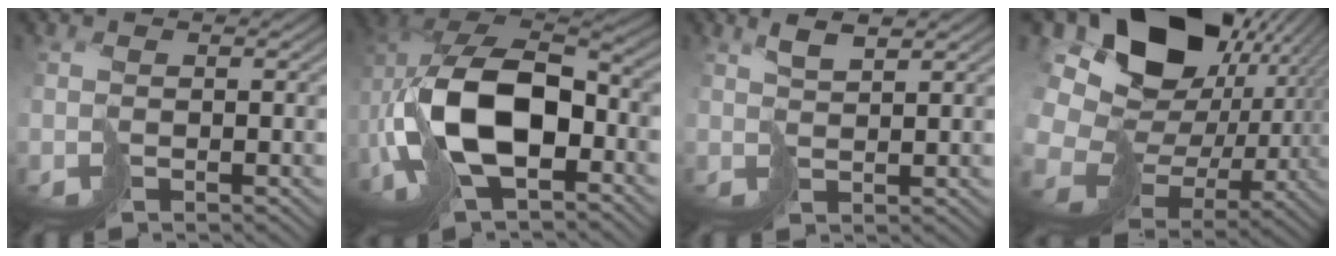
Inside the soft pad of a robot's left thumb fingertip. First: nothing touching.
{"total": 16.8, "force": [-4.1, 9.7, 13.1], "torque": [-0.291, -0.013, -0.073]}
{"total": 2.9, "force": [1.9, 0.6, 2.1], "torque": [-0.047, 0.004, 0.038]}
{"total": 21.2, "force": [2.9, 16.4, 13.2], "torque": [-0.295, -0.025, 0.073]}